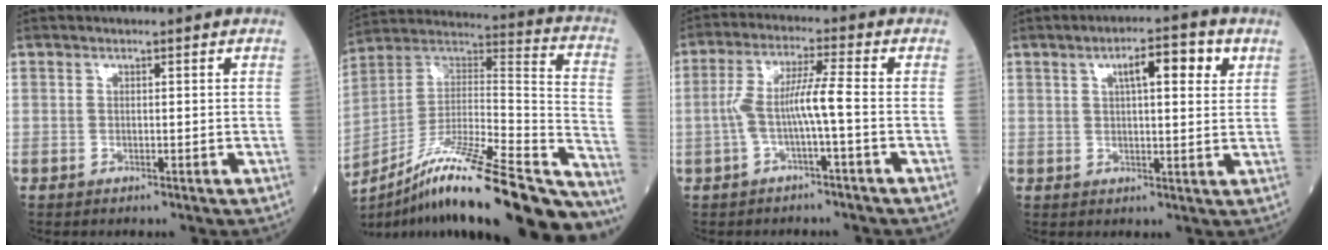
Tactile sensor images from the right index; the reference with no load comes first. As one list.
[{"total": 32.4, "force": [-24.5, 4.2, 20.8], "torque": [-0.270, -0.013, -0.384]}, {"total": 6.5, "force": [-1.4, -0.1, 6.4], "torque": [-0.130, 0.021, -0.026]}, {"total": 7.2, "force": [3.1, 1.5, 6.3], "torque": [-0.095, 0.011, 0.041]}]